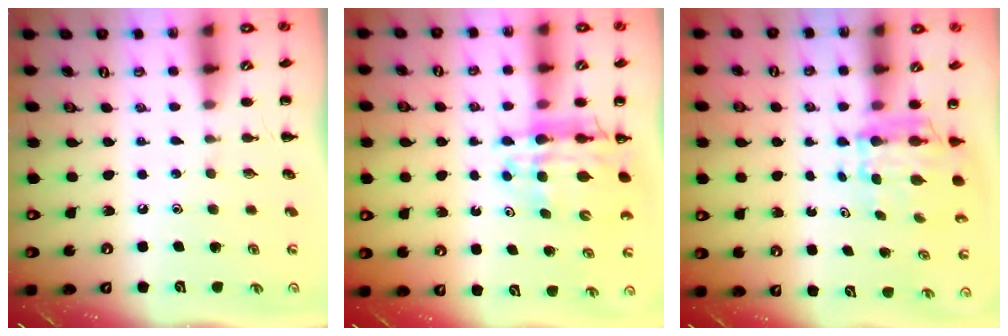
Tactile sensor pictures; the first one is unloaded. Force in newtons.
{"total": 11.3, "press": 10.6, "slide": 3.8}
{"total": 6.7, "press": 6.6, "slide": 1.0}